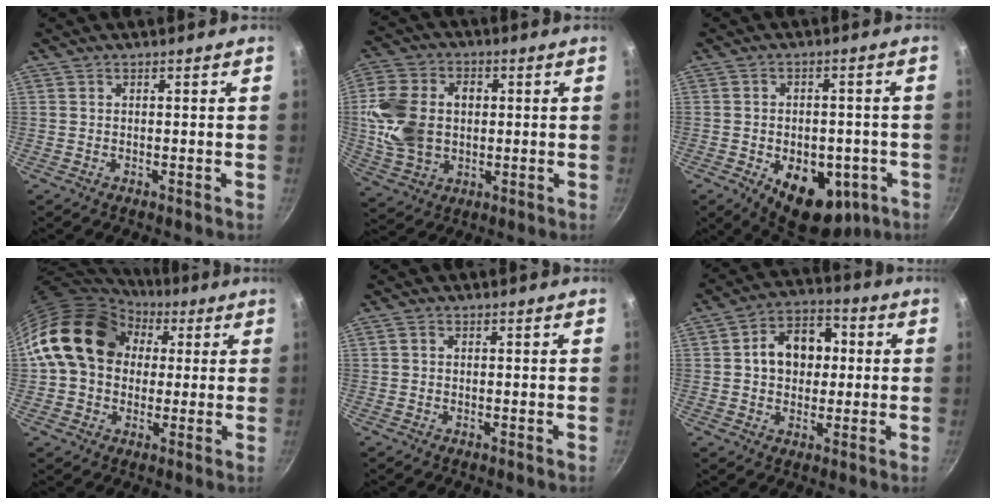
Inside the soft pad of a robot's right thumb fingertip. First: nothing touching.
{"total": 14.7, "force": [0.7, 11.0, 9.8], "torque": [-0.178, 0.010, 0.015]}
{"total": 15.5, "force": [-5.3, 9.8, 10.8], "torque": [-0.114, 0.002, -0.059]}
{"total": 17.7, "force": [4.9, 13.7, 10.0], "torque": [-0.147, 0.024, 0.076]}
{"total": 0.8, "force": [0.1, 0.7, 0.4], "torque": [-0.005, 0.004, 0.001]}
{"total": 11.7, "force": [1.3, 8.8, 7.6], "torque": [-0.080, 0.020, 0.007]}